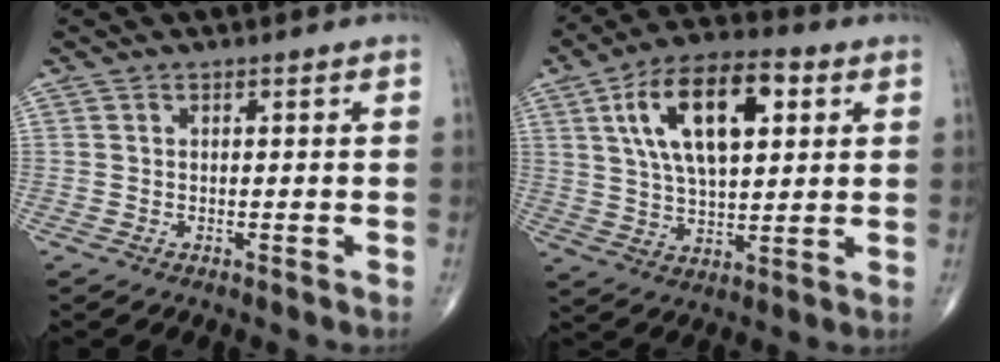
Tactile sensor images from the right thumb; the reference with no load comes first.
{"total": 17.6, "force": [5.7, 8.3, 14.5], "torque": [-0.237, 0.003, 0.095]}